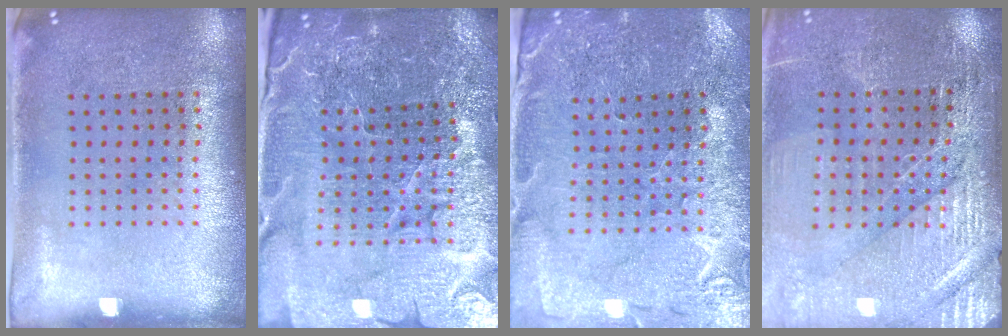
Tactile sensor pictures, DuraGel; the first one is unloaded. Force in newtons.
{"total": 5.3, "press": 5.0, "slide": 1.8}
{"total": 1.0, "press": 1.0, "slide": 0.2}
{"total": 3.2, "press": 3.2, "slide": 0.2}